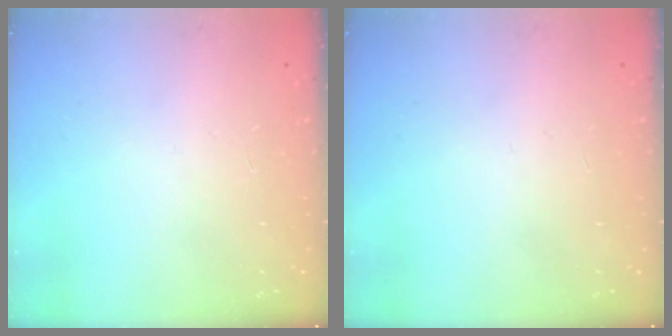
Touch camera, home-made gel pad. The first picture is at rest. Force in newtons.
{"total": 0.0}